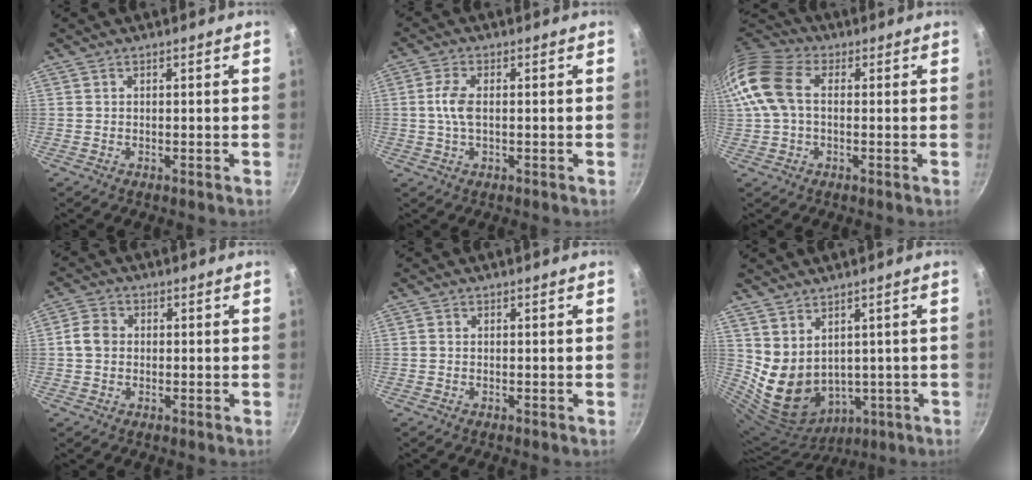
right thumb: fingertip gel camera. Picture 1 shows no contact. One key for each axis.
{"total": 4.5, "fx": 0.1, "fy": 2.2, "fz": 3.9, "tx": -0.090, "ty": 0.005, "tz": -0.002}
{"total": 12.4, "fx": 1.2, "fy": 8.2, "fz": 9.2, "tx": -0.177, "ty": 0.027, "tz": 0.006}
{"total": 4.1, "fx": 0.0, "fy": 3.5, "fz": 2.2, "tx": -0.034, "ty": 0.007, "tz": -0.009}
{"total": 0.6, "fx": 0.0, "fy": 0.5, "fz": 0.3, "tx": -0.005, "ty": 0.001, "tz": 0.000}
{"total": 11.1, "fx": 2.3, "fy": 8.6, "fz": 6.6, "tx": -0.103, "ty": -0.013, "tz": 0.079}